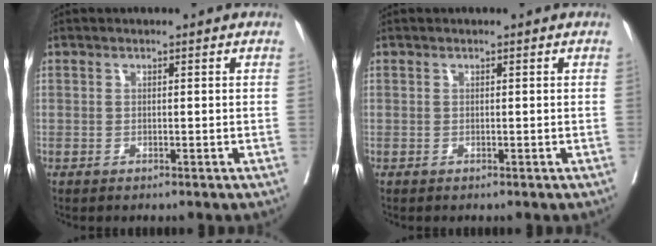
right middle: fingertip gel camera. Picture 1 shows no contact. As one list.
[{"total": 0.0}]